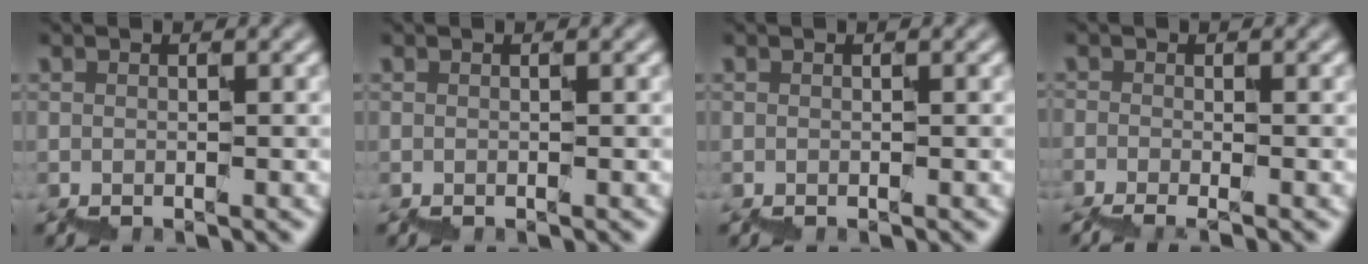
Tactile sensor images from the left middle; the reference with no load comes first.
{"total": 0.0}
{"total": 0.0}
{"total": 1.3, "force": [-1.1, 0.3, 0.5], "torque": [-0.014, 0.002, -0.017]}